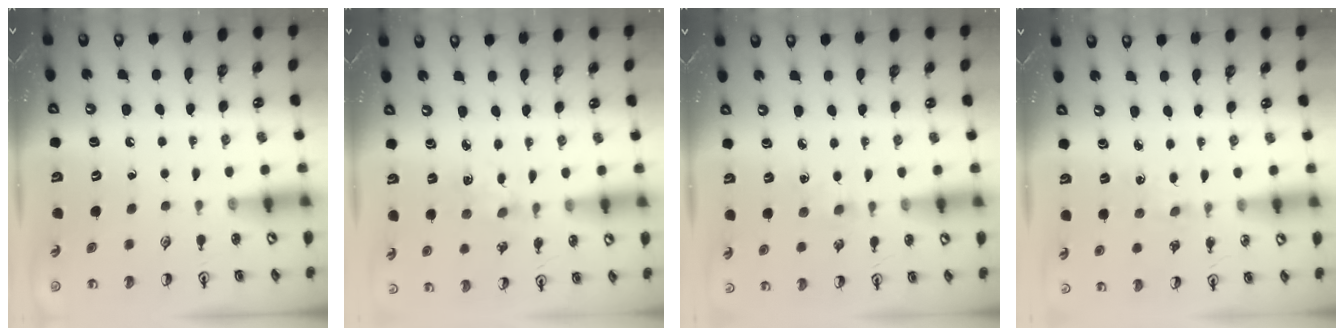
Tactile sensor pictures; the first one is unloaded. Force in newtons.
{"total": 2.2, "press": 2.2, "slide": 0.2}
{"total": 3.1, "press": 3.1, "slide": 0.5}
{"total": 2.1, "press": 2.1, "slide": 0.3}